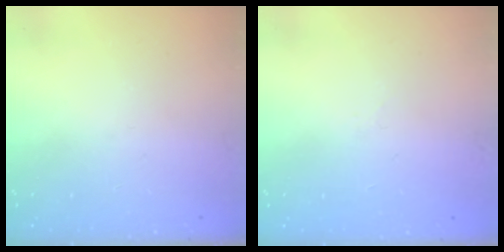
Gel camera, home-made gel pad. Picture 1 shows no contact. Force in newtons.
{"total": 2.0, "press": 1.9, "slide": 0.5}